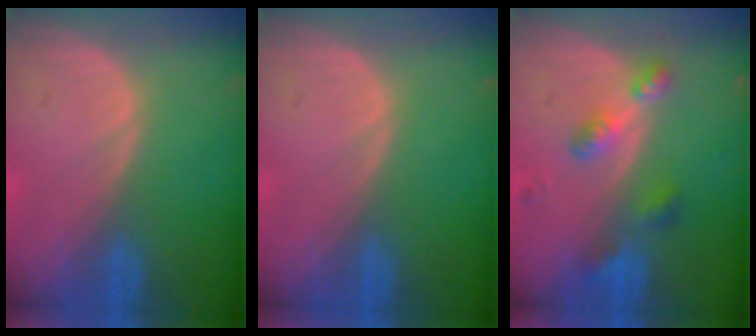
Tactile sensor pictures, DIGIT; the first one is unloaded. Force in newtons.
{"total": 0.0}
{"total": 5.5, "press": 4.8, "slide": 2.6}